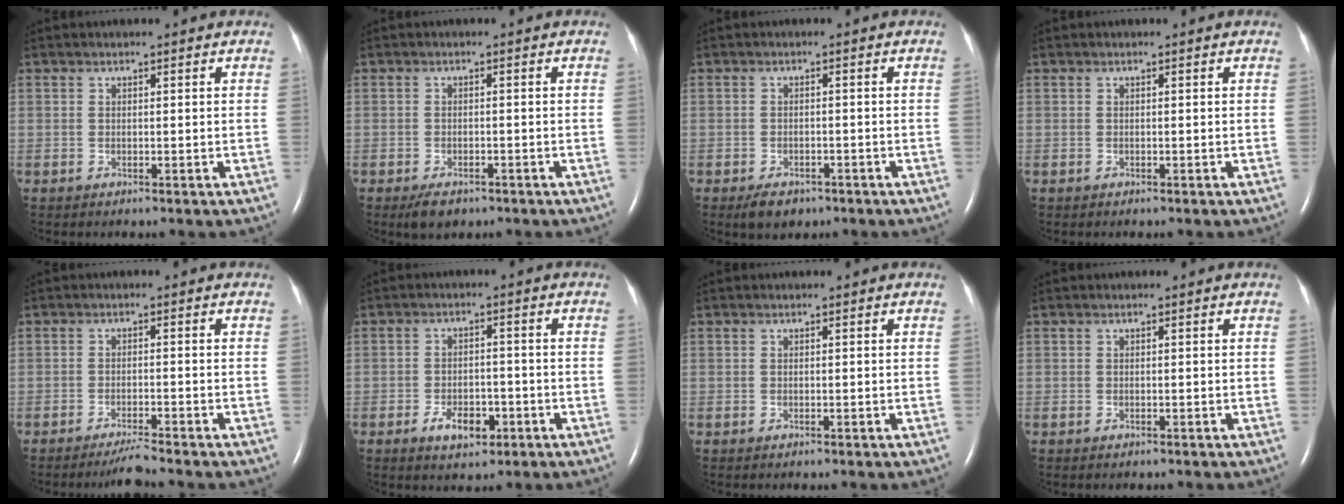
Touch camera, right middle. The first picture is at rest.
{"total": 3.1, "force": [-2.1, 1.5, 1.7], "torque": [-0.034, -0.004, -0.025]}
{"total": 3.6, "force": [-2.5, 2.1, 1.7], "torque": [-0.031, -0.002, -0.030]}
{"total": 0.0}
{"total": 2.9, "force": [-2.6, -0.6, 1.0], "torque": [-0.023, -0.012, -0.048]}
{"total": 5.0, "force": [-2.5, 2.7, 3.4], "torque": [-0.058, 0.002, -0.036]}
{"total": 0.0}
{"total": 0.0}